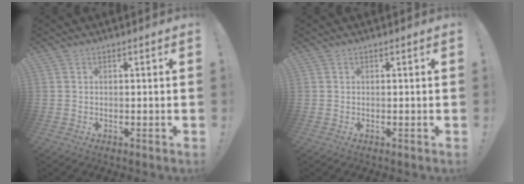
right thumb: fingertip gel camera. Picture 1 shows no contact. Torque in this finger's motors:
{"motor_torque": [0.04, 0.04, 0.03, -0.08, -0.03]}